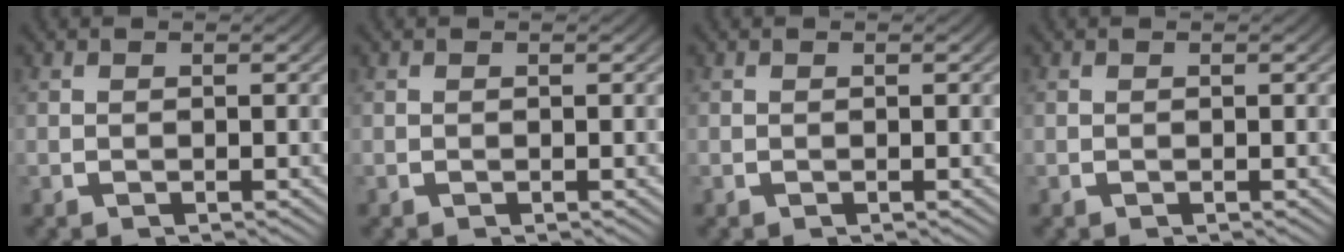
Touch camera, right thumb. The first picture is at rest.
{"total": 0.0}
{"total": 0.0}
{"total": 0.0}